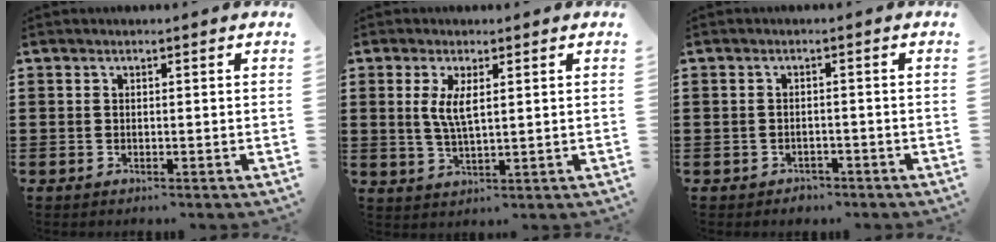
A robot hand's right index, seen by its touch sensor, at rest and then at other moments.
{"total": 4.2, "force": [1.1, 1.2, 3.8], "torque": [-0.080, 0.003, 0.017]}
{"total": 1.6, "force": [-1.4, 0.6, -0.1], "torque": [-0.005, 0.002, -0.033]}